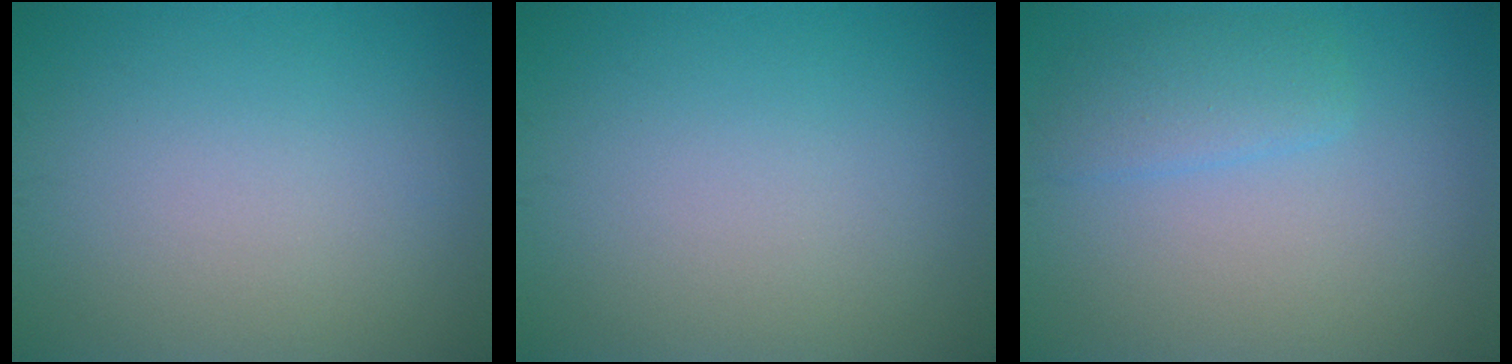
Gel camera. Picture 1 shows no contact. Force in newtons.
{"total": 0.0}
{"total": 2.4, "press": 2.3, "slide": 0.1}